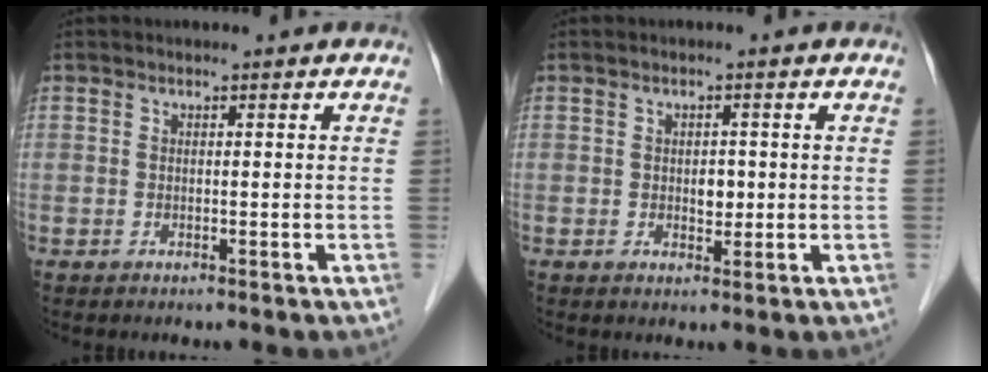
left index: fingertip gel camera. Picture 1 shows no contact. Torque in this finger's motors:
{"motor_torque": [0.03, 0.01, 0.00, 0.00]}